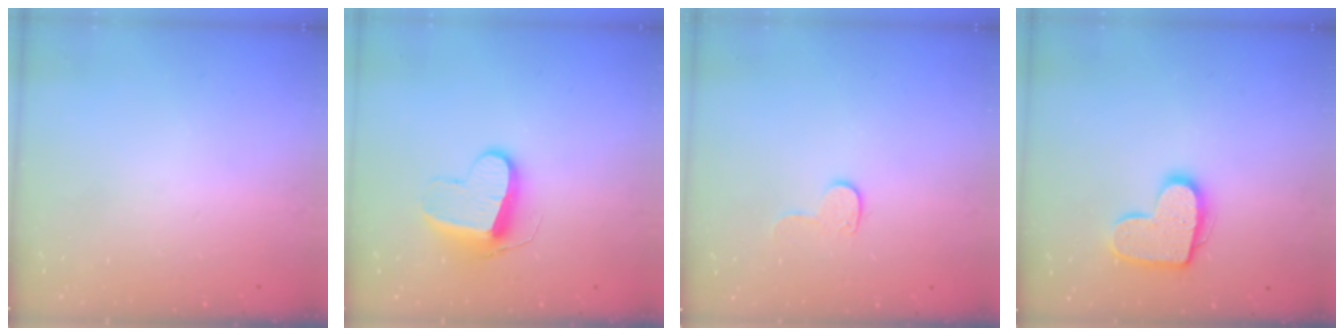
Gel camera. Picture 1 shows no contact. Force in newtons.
{"total": 10.6, "press": 10.6, "slide": 0.9}
{"total": 6.8, "press": 6.8, "slide": 0.3}
{"total": 12.8, "press": 12.8, "slide": 0.6}